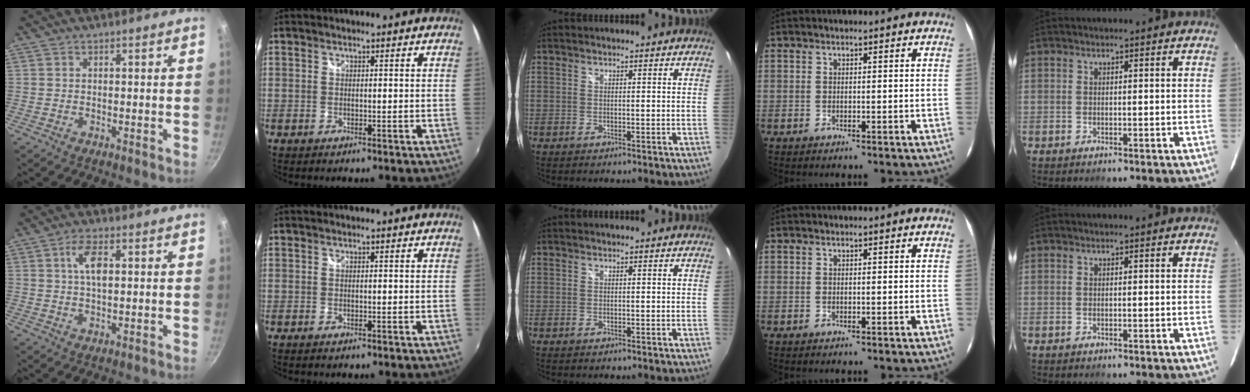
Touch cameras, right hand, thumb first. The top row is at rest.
{"thumb": {"total": 5.8, "force": [1.4, 2.6, 5.0], "torque": [-0.088, 0.003, 0.024]}}